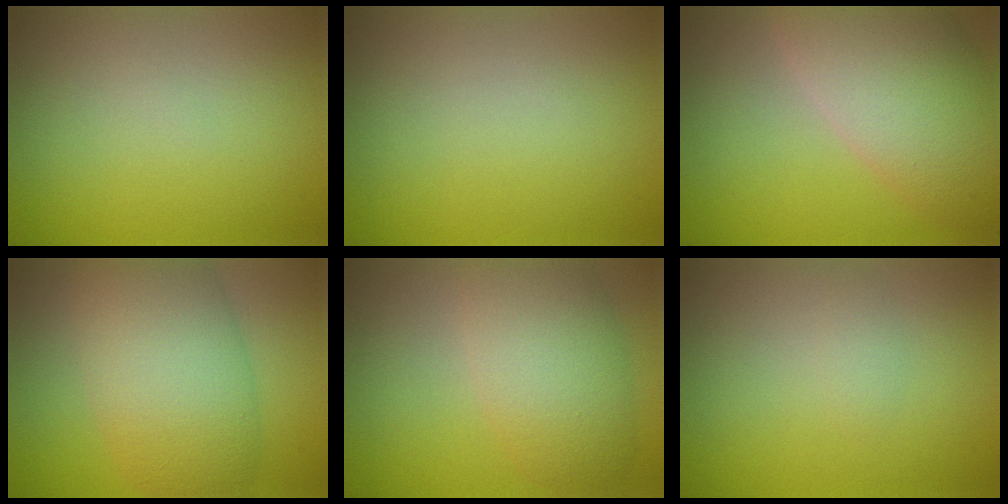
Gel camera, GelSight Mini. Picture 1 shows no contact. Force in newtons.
{"total": 0.0}
{"total": 9.6, "press": 9.5, "slide": 0.7}
{"total": 9.0, "press": 9.0, "slide": 0.6}
{"total": 6.7, "press": 6.7, "slide": 0.2}
{"total": 0.8, "press": 0.8, "slide": 0.0}